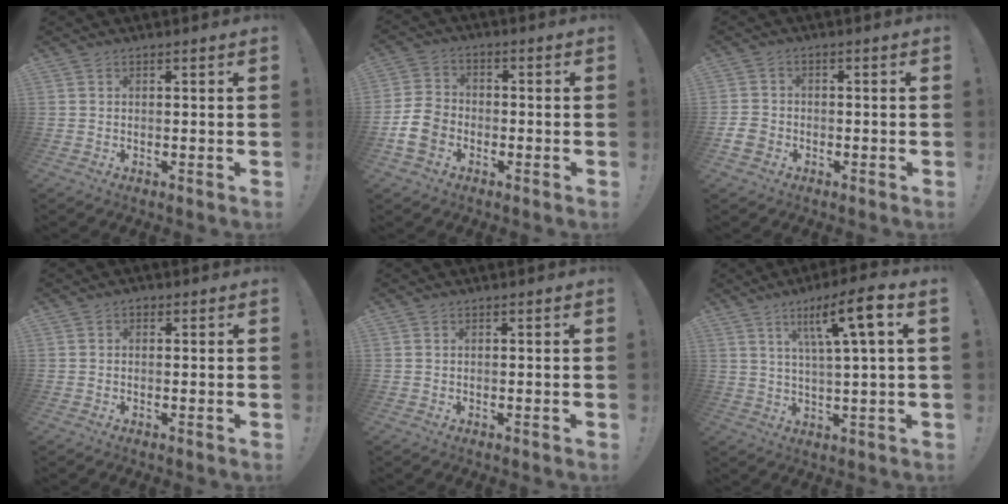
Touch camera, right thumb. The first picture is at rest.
{"total": 9.9, "force": [-4.4, 7.3, 5.1], "torque": [-0.100, 0.030, -0.079]}
{"total": 4.7, "force": [-2.0, 3.6, 2.2], "torque": [-0.052, 0.009, -0.037]}
{"total": 0.9, "force": [0.1, 0.8, 0.3], "torque": [0.003, 0.001, 0.000]}
{"total": 0.0}
{"total": 12.2, "force": [4.7, 1.0, 11.2], "torque": [-0.193, -0.009, 0.065]}